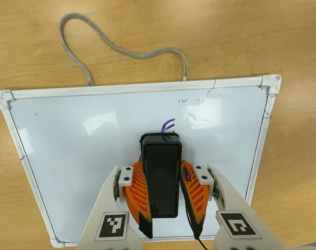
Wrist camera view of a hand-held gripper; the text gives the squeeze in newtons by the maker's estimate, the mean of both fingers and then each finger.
{"total": 15.6, "left": 16.1, "right": 15.0}